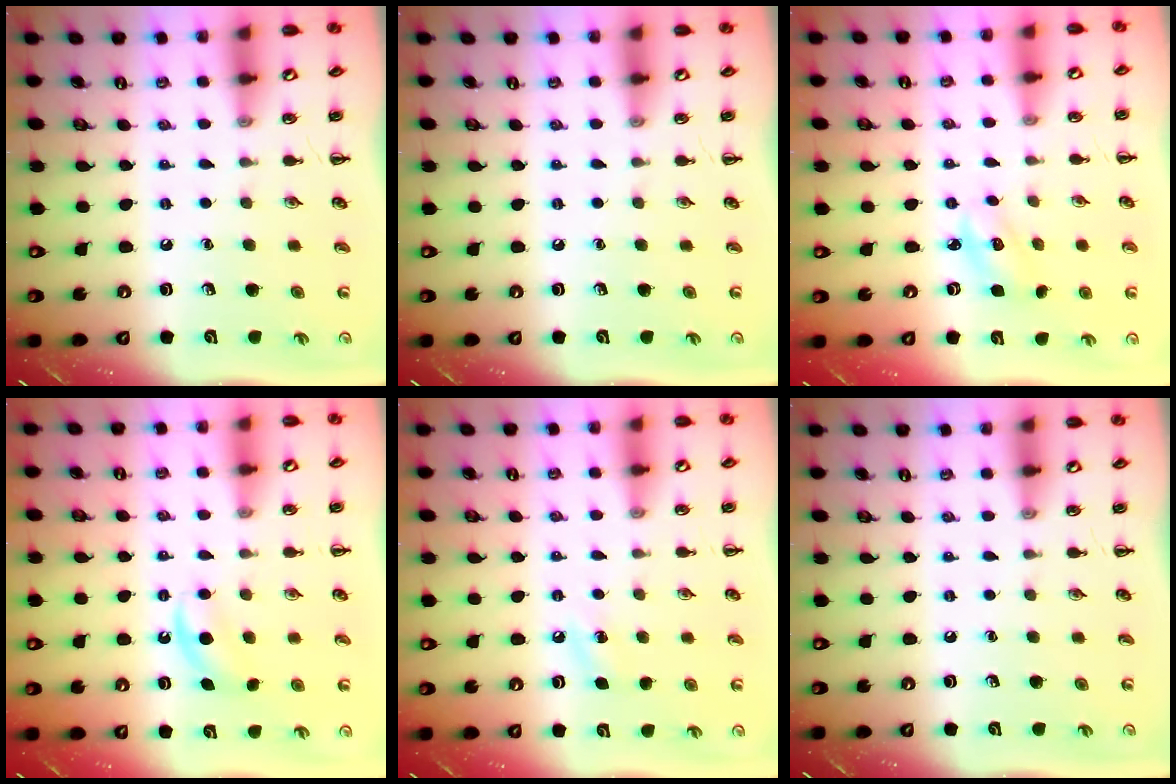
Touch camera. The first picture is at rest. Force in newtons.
{"total": 0.0}
{"total": 2.7, "press": 2.7, "slide": 0.4}
{"total": 5.0, "press": 4.7, "slide": 1.5}
{"total": 4.5, "press": 4.3, "slide": 1.2}
{"total": 0.0}